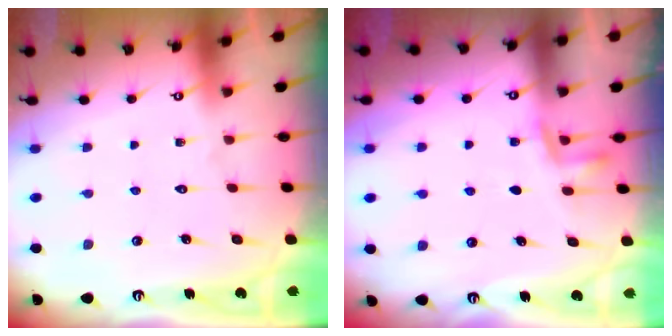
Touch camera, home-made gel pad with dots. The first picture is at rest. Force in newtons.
{"total": 4.3, "press": 4.2, "slide": 0.9}